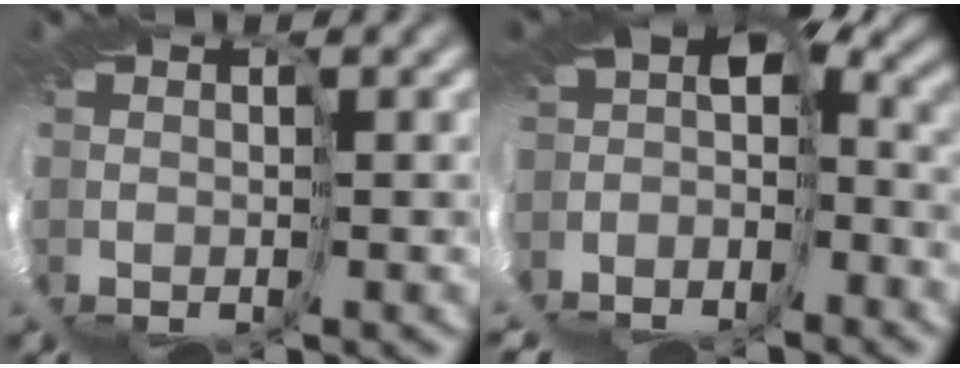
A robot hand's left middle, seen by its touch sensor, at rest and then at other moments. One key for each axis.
{"total": 5.5, "fx": -4.6, "fy": 1.8, "fz": 2.4, "tx": -0.061, "ty": -0.032, "tz": -0.044}